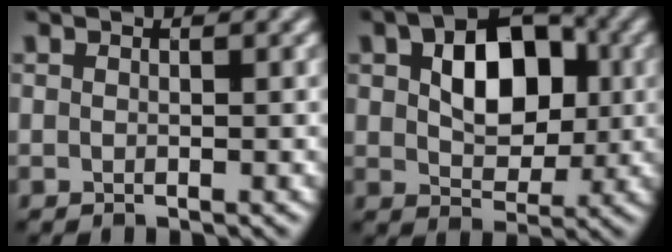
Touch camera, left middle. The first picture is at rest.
{"total": 7.5, "force": [1.2, 4.9, 5.5], "torque": [-0.099, 0.005, 0.016]}